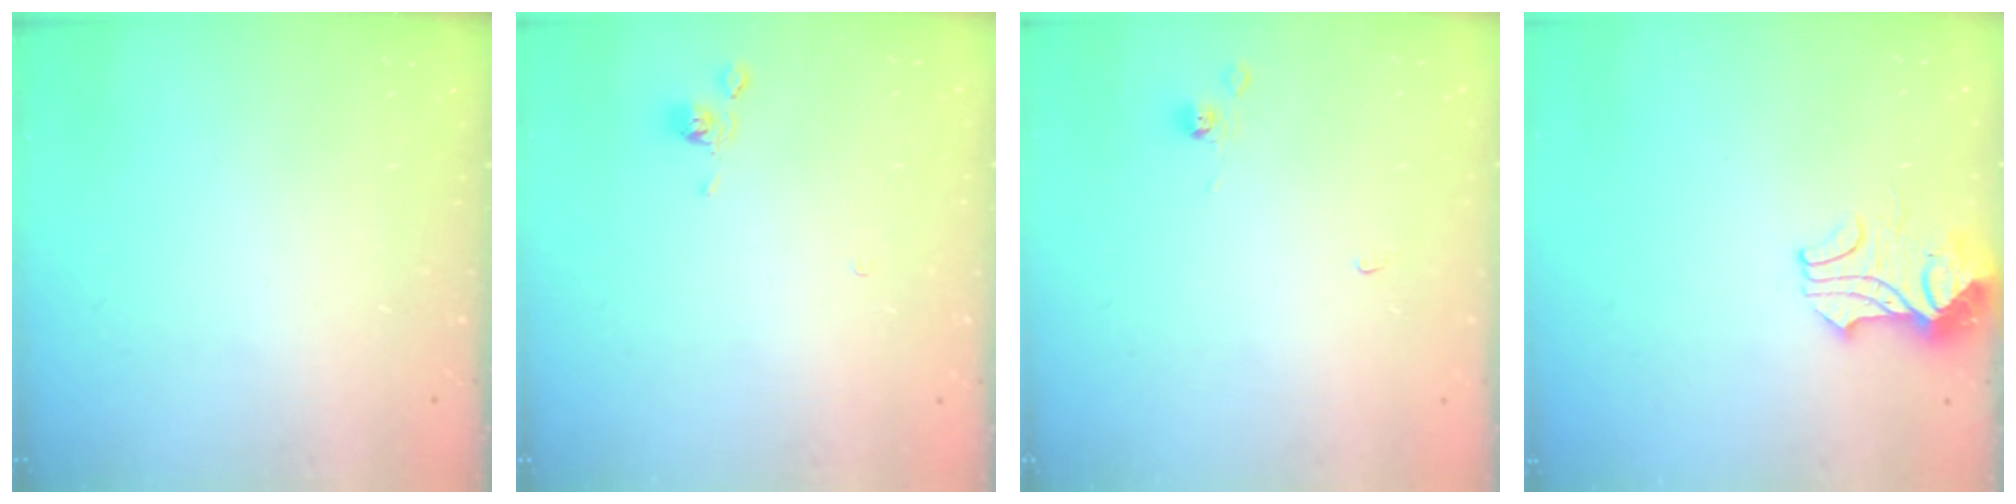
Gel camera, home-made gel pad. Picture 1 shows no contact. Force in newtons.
{"total": 1.7, "press": 1.7, "slide": 0.3}
{"total": 0.0}
{"total": 2.4, "press": 2.3, "slide": 0.8}